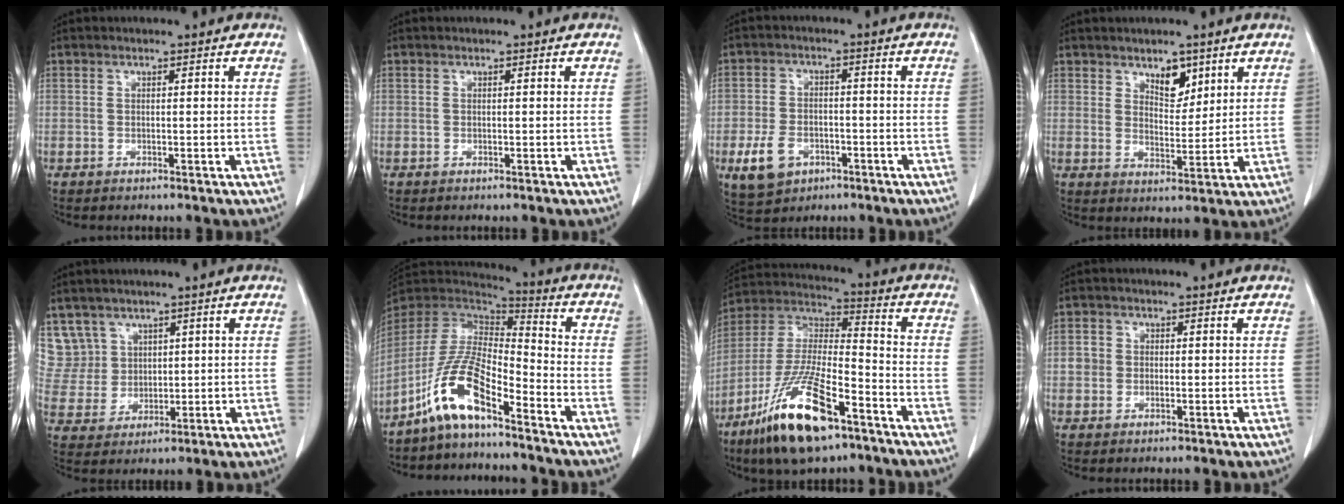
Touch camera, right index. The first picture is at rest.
{"total": 0.0}
{"total": 6.9, "force": [-3.0, 4.9, 3.9], "torque": [-0.082, 0.004, -0.040]}
{"total": 4.7, "force": [3.0, 2.3, 2.8], "torque": [-0.041, -0.004, 0.054]}
{"total": 7.9, "force": [4.5, 6.5, -0.3], "torque": [0.002, 0.019, 0.104]}
{"total": 11.7, "force": [-7.5, 2.6, 8.6], "torque": [-0.184, 0.008, -0.145]}
{"total": 18.7, "force": [-11.1, 4.7, 14.2], "torque": [-0.309, -0.028, -0.205]}
{"total": 2.7, "force": [0.1, 2.6, 0.8], "torque": [-0.010, 0.009, 0.001]}